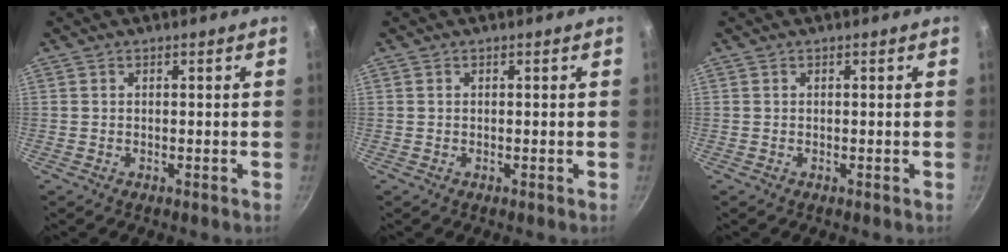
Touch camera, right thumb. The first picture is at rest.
{"total": 0.0}
{"total": 0.0}